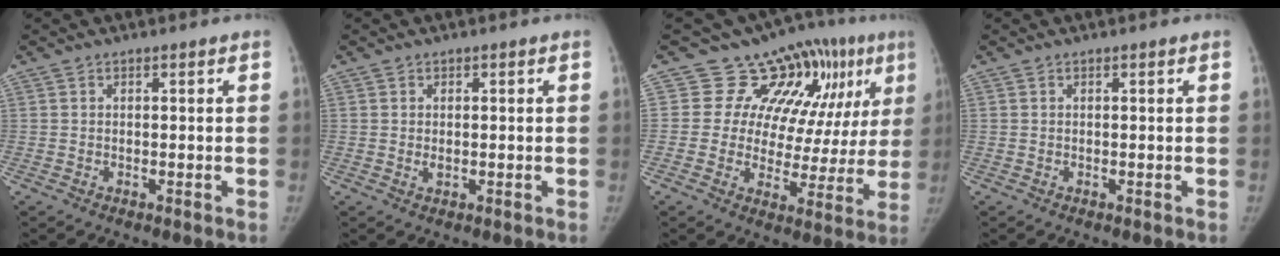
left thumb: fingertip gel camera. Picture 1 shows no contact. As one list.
[{"total": 1.2, "force": [0.0, 0.9, 0.8], "torque": [-0.009, -0.001, 0.001]}, {"total": 16.5, "force": [8.0, 10.5, 10.0], "torque": [-0.057, -0.020, 0.099]}, {"total": 0.0}]